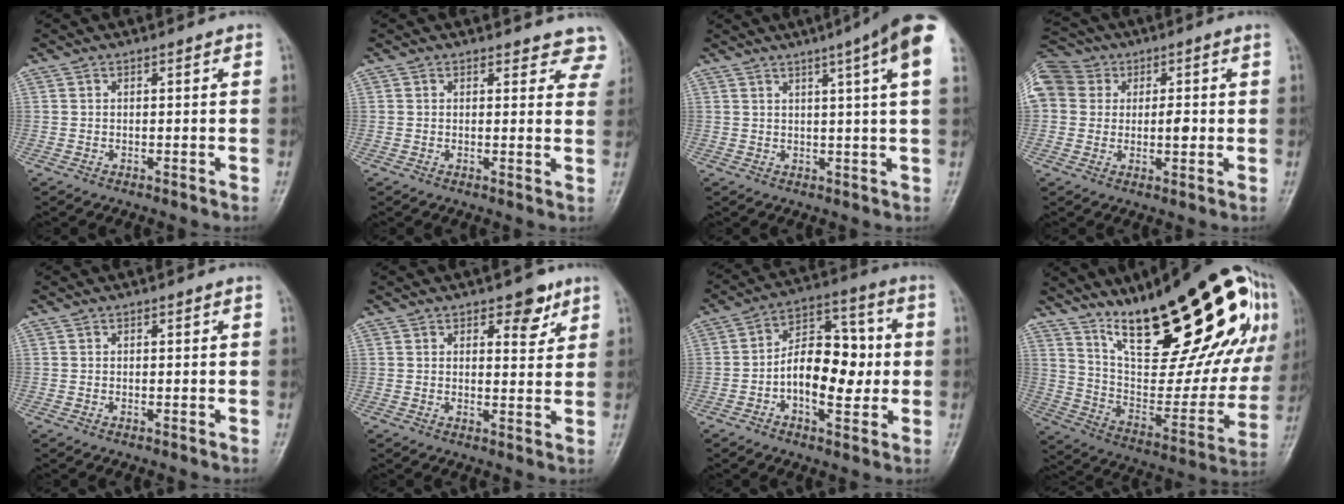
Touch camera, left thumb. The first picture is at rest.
{"total": 6.4, "force": [5.9, 2.6, 0.2], "torque": [0.051, -0.024, 0.032]}
{"total": 12.3, "force": [6.4, 0.5, 10.5], "torque": [-0.140, -0.002, 0.069]}
{"total": 15.1, "force": [2.1, 12.0, 9.0], "torque": [-0.171, 0.026, 0.033]}
{"total": 0.0}
{"total": 4.8, "force": [2.9, 2.6, 2.8], "torque": [-0.011, -0.015, 0.037]}
{"total": 13.4, "force": [-1.4, 7.9, 10.8], "torque": [-0.144, 0.034, -0.030]}
{"total": 32.9, "force": [17.7, 10.7, 25.6], "torque": [-0.327, -0.057, 0.287]}